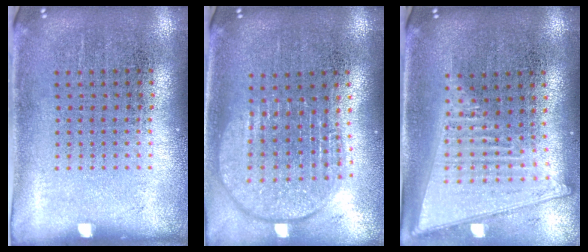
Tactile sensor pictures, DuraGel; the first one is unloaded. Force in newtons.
{"total": 2.0, "press": 1.6, "slide": 1.2}
{"total": 2.0, "press": 1.7, "slide": 1.0}